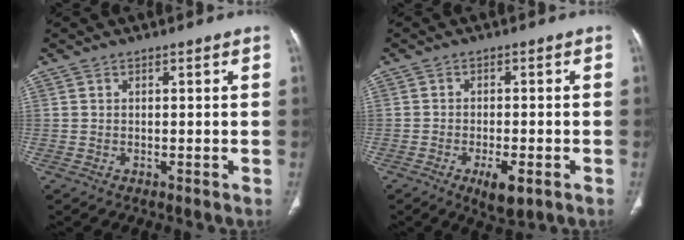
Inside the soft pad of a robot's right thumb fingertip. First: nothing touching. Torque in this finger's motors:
{"motor_torque": [2.01, 0.79, 1.33, -1.44, 0.27]}